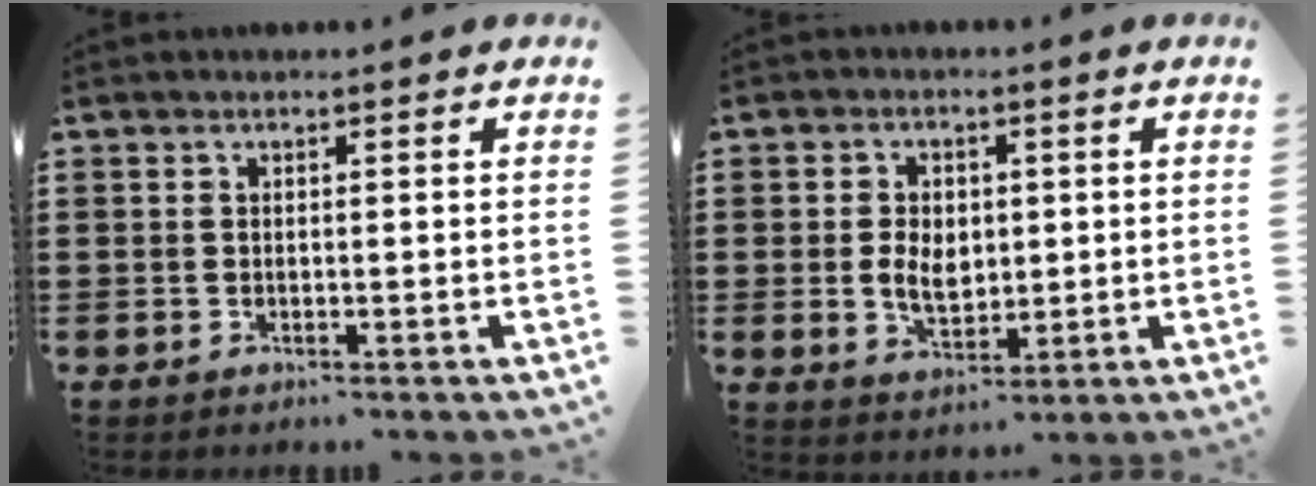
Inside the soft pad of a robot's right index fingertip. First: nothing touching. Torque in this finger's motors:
{"motor_torque": [2.14, 0.00, 0.41, 0.08]}